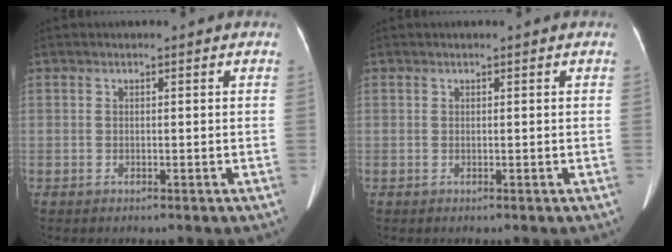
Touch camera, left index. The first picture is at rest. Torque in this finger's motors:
{"motor_torque": [-0.26, 0.01, -0.05, -0.01]}